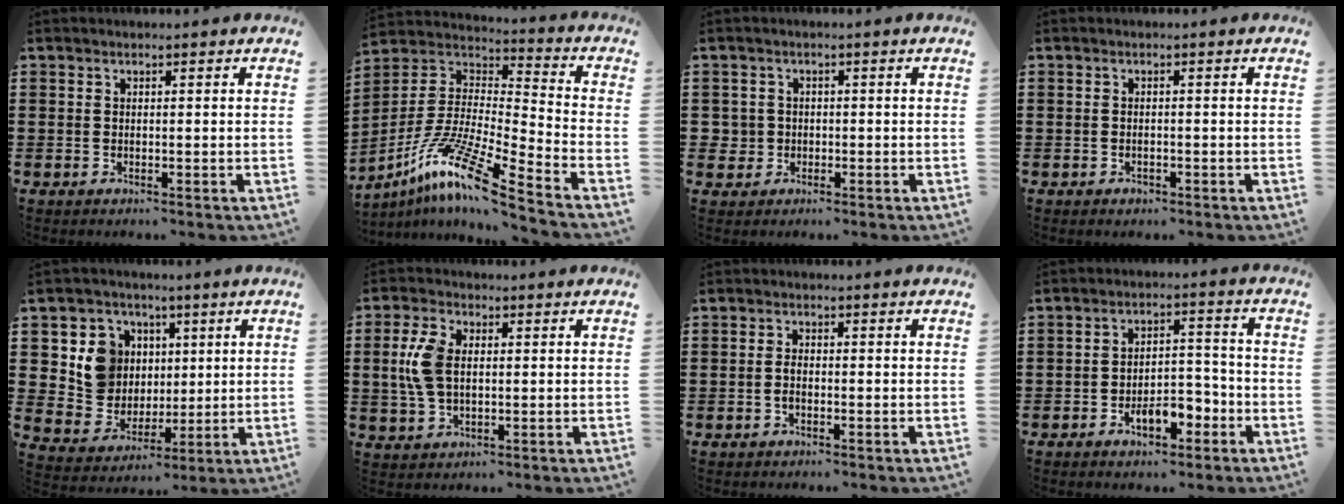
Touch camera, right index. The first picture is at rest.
{"total": 12.7, "force": [-9.8, 0.3, 8.1], "torque": [-0.170, -0.002, -0.196]}
{"total": 2.3, "force": [-0.8, 2.1, 0.3], "torque": [-0.025, -0.001, -0.022]}
{"total": 0.8, "force": [-0.5, 0.4, 0.4], "torque": [-0.011, -0.006, -0.010]}
{"total": 8.7, "force": [2.4, 8.1, 1.8], "torque": [-0.074, 0.002, 0.051]}
{"total": 6.5, "force": [0.7, 4.0, 5.1], "torque": [-0.130, 0.008, 0.006]}
{"total": 1.4, "force": [-0.5, 0.7, 1.1], "torque": [-0.032, -0.006, -0.011]}
{"total": 6.0, "force": [-3.4, 3.1, 3.9], "torque": [-0.054, 0.015, -0.062]}